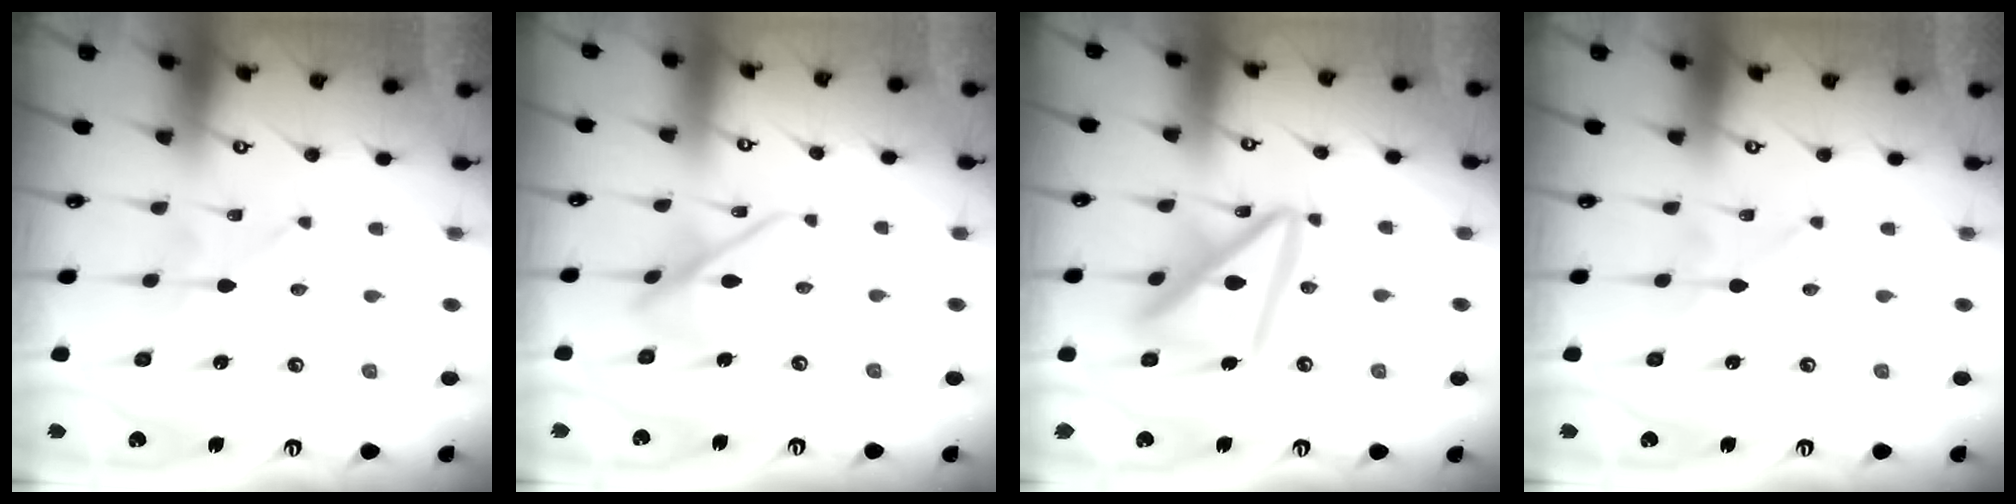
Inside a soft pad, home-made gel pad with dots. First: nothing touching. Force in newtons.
{"total": 11.1, "press": 11.0, "slide": 1.0}
{"total": 15.3, "press": 15.2, "slide": 1.7}
{"total": 0.0}